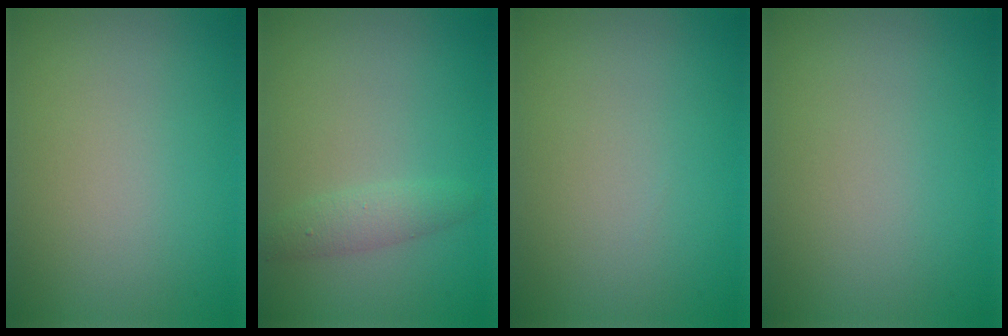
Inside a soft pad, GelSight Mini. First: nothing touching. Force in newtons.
{"total": 1.7, "press": 1.7, "slide": 0.1}
{"total": 0.0}
{"total": 0.0}